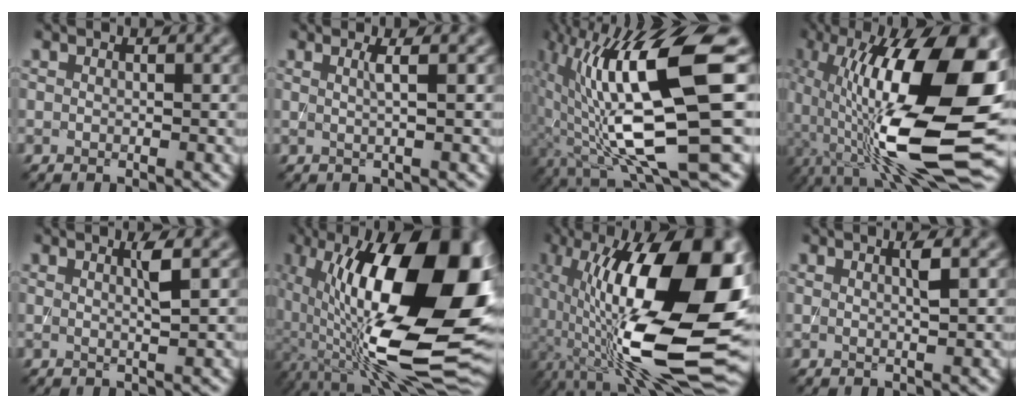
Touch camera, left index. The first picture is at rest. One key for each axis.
{"total": 1.7, "fx": 0.4, "fy": 0.4, "fz": 1.6, "tx": -0.024, "ty": 0.001, "tz": 0.002}
{"total": 14.5, "fx": 1.0, "fy": 3.2, "fz": 14.1, "tx": -0.253, "ty": -0.002, "tz": 0.027}
{"total": 17.2, "fx": -2.0, "fy": 5.6, "fz": 16.1, "tx": -0.276, "ty": 0.023, "tz": -0.042}
{"total": 2.0, "fx": 0.6, "fy": 0.3, "fz": 1.9, "tx": -0.031, "ty": -0.002, "tz": 0.007}
{"total": 18.7, "fx": 0.9, "fy": 7.7, "fz": 17.1, "tx": -0.276, "ty": 0.003, "tz": 0.012}
{"total": 17.5, "fx": -0.6, "fy": 6.4, "fz": 16.3, "tx": -0.268, "ty": 0.010, "tz": -0.016}
{"total": 1.6, "fx": 0.5, "fy": 0.2, "fz": 1.5, "tx": -0.026, "ty": -0.001, "tz": 0.004}